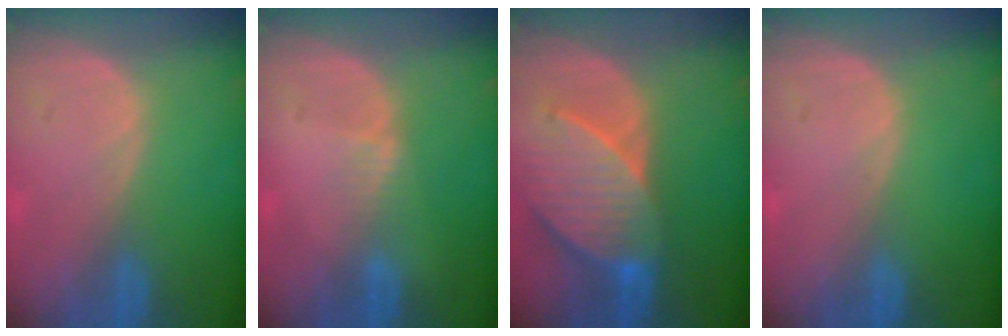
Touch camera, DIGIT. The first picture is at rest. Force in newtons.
{"total": 1.3, "press": 1.3, "slide": 0.2}
{"total": 9.6, "press": 8.7, "slide": 4.0}
{"total": 0.0}